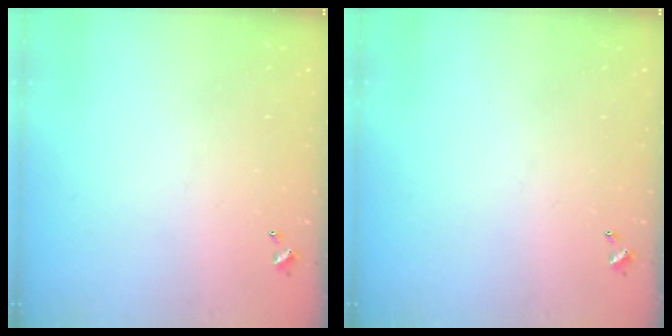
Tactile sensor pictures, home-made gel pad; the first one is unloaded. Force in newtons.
{"total": 0.0}